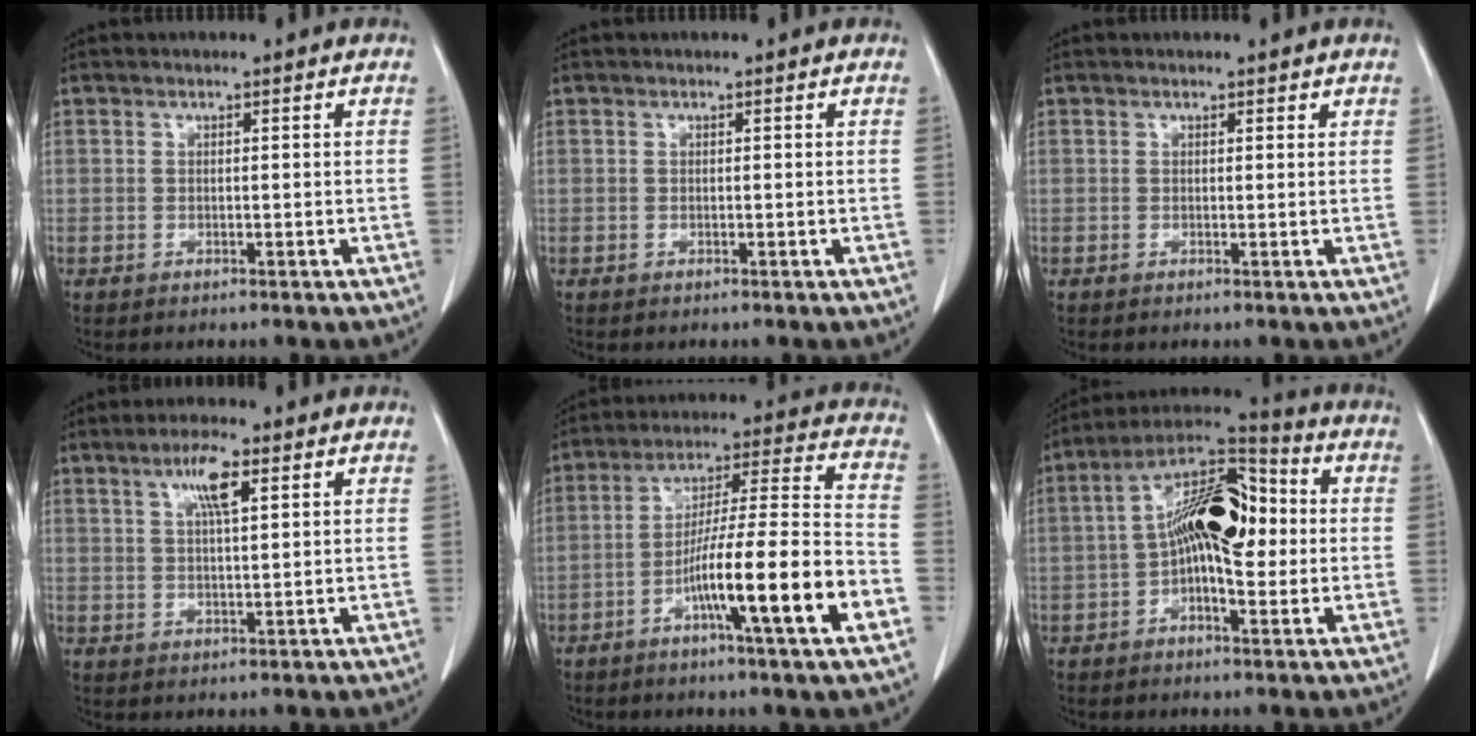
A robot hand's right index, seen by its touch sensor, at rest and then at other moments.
{"total": 0.0}
{"total": 0.8, "force": [0.6, 0.5, 0.1], "torque": [0.002, 0.003, 0.005]}
{"total": 5.2, "force": [2.5, 0.7, 4.5], "torque": [-0.083, 0.003, 0.043]}
{"total": 16.6, "force": [-6.6, 0.0, 15.3], "torque": [-0.256, 0.000, -0.108]}
{"total": 13.9, "force": [0.3, 5.3, 12.9], "torque": [-0.230, 0.041, -0.001]}